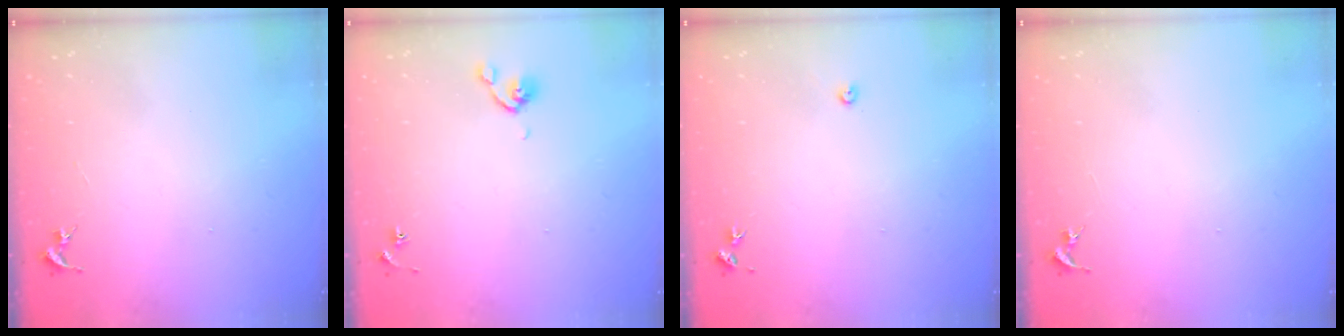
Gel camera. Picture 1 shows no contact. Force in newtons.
{"total": 4.8, "press": 4.7, "slide": 1.1}
{"total": 2.2, "press": 2.2, "slide": 0.3}
{"total": 0.0}